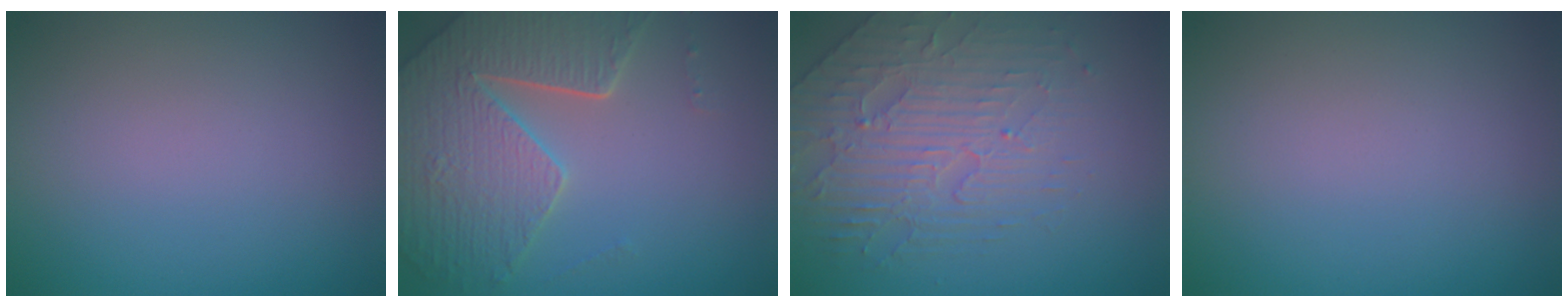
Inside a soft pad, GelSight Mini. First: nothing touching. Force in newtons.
{"total": 6.3, "press": 5.2, "slide": 3.6}
{"total": 4.2, "press": 3.8, "slide": 1.7}
{"total": 0.0}